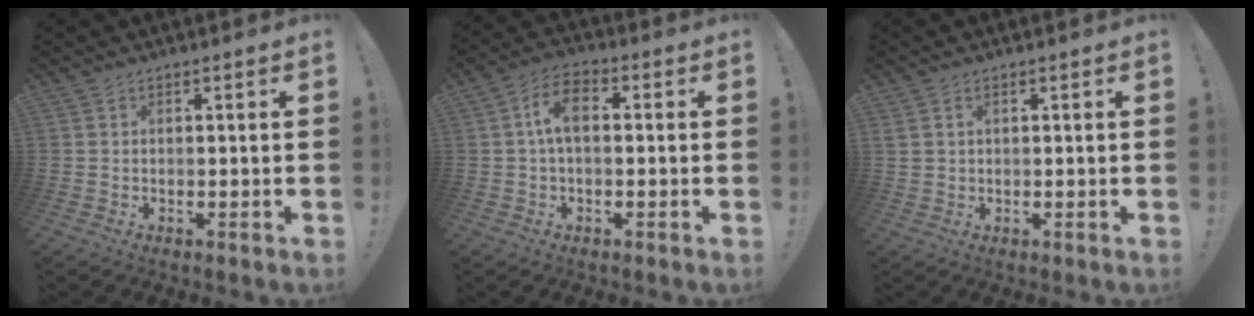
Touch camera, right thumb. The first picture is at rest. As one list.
[{"total": 7.5, "force": [0.5, 4.2, 6.2], "torque": [-0.120, 0.007, 0.010]}, {"total": 1.8, "force": [0.8, 1.2, 0.9], "torque": [-0.021, 0.003, 0.016]}]